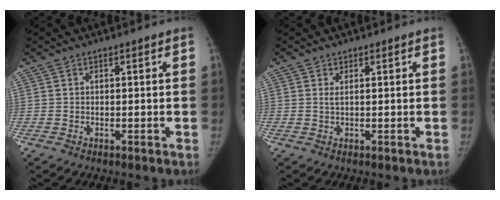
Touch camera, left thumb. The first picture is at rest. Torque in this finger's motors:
{"motor_torque": [0.87, -0.15, 0.43, -0.32, 0.00]}